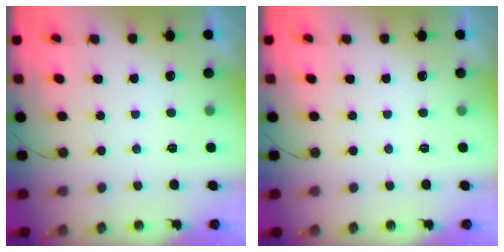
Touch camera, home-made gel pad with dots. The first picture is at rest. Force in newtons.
{"total": 0.0}